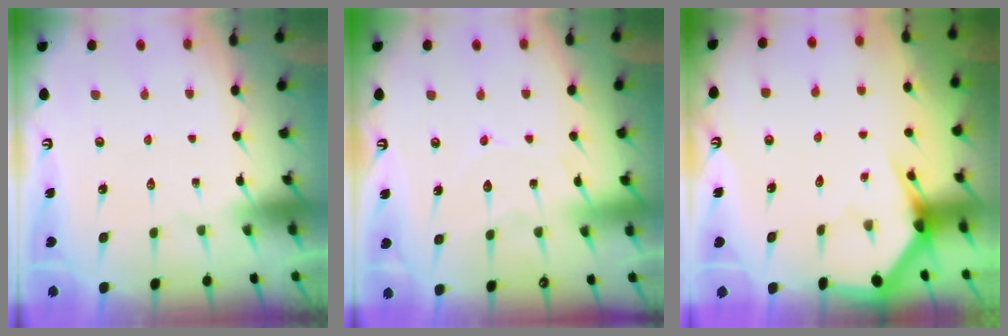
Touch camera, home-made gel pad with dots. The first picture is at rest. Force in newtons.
{"total": 7.4, "press": 7.4, "slide": 0.8}
{"total": 2.9, "press": 2.9, "slide": 0.1}